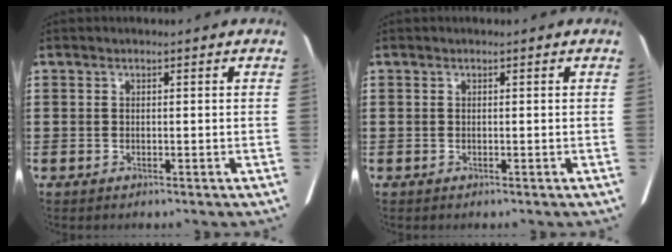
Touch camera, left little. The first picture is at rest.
{"total": 0.0}